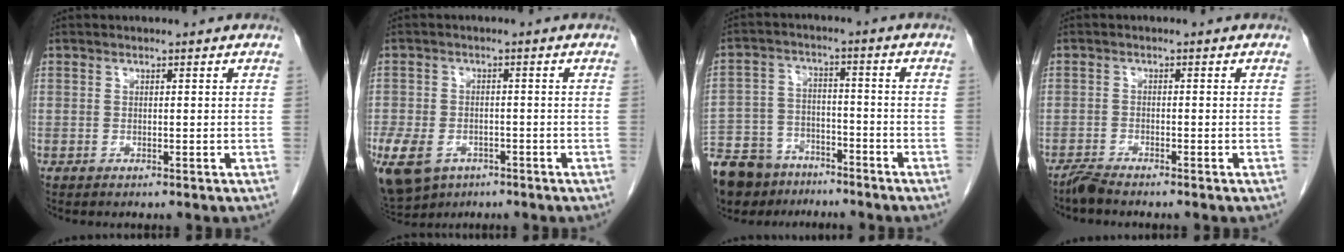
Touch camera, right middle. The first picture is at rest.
{"total": 16.4, "force": [-8.5, 11.5, 8.0], "torque": [-0.249, -0.018, -0.129]}
{"total": 16.0, "force": [-12.6, 7.9, 5.8], "torque": [-0.132, 0.004, -0.206]}
{"total": 2.0, "force": [-1.9, -0.1, 0.5], "torque": [-0.017, -0.008, -0.039]}